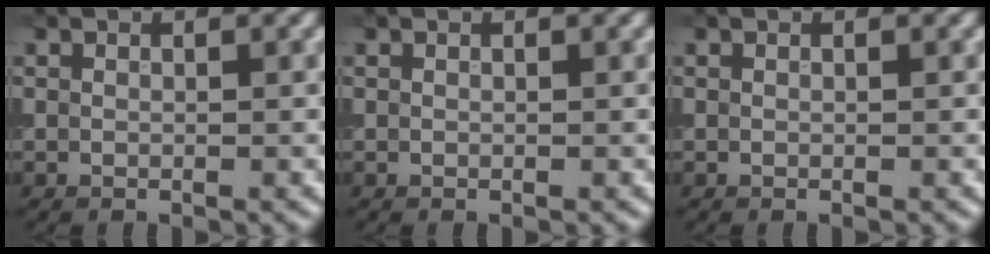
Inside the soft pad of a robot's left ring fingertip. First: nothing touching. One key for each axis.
{"total": 0.0}
{"total": 0.0}